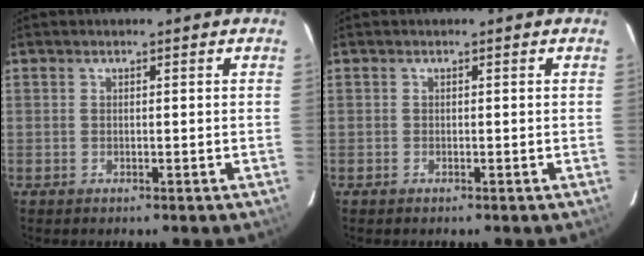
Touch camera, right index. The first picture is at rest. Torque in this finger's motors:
{"motor_torque": [-0.03, -0.02, 0.03, -0.01]}